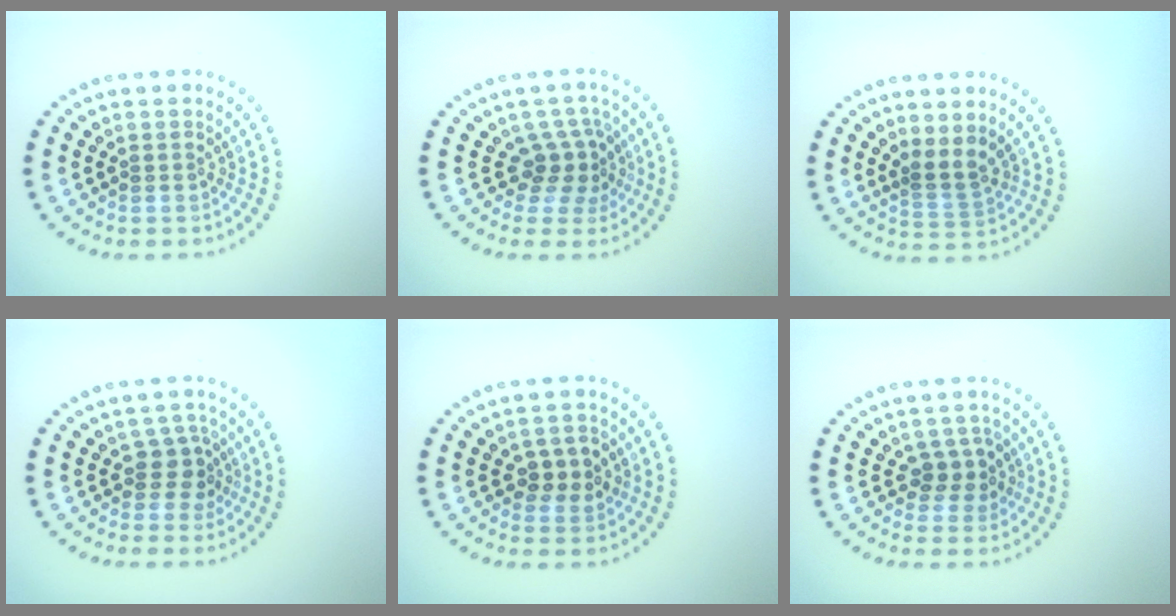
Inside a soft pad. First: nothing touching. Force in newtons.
{"total": 2.8, "press": 1.9, "slide": 2.1}
{"total": 2.0, "press": 1.3, "slide": 1.6}
{"total": 2.5, "press": 1.9, "slide": 1.6}
{"total": 2.9, "press": 2.8, "slide": 0.7}
{"total": 2.2, "press": 2.0, "slide": 1.0}